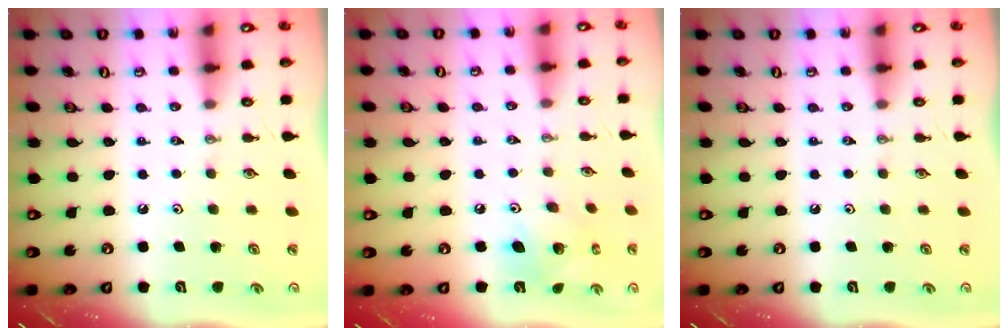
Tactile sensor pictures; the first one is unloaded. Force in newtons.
{"total": 8.9, "press": 8.9, "slide": 0.8}
{"total": 0.0}